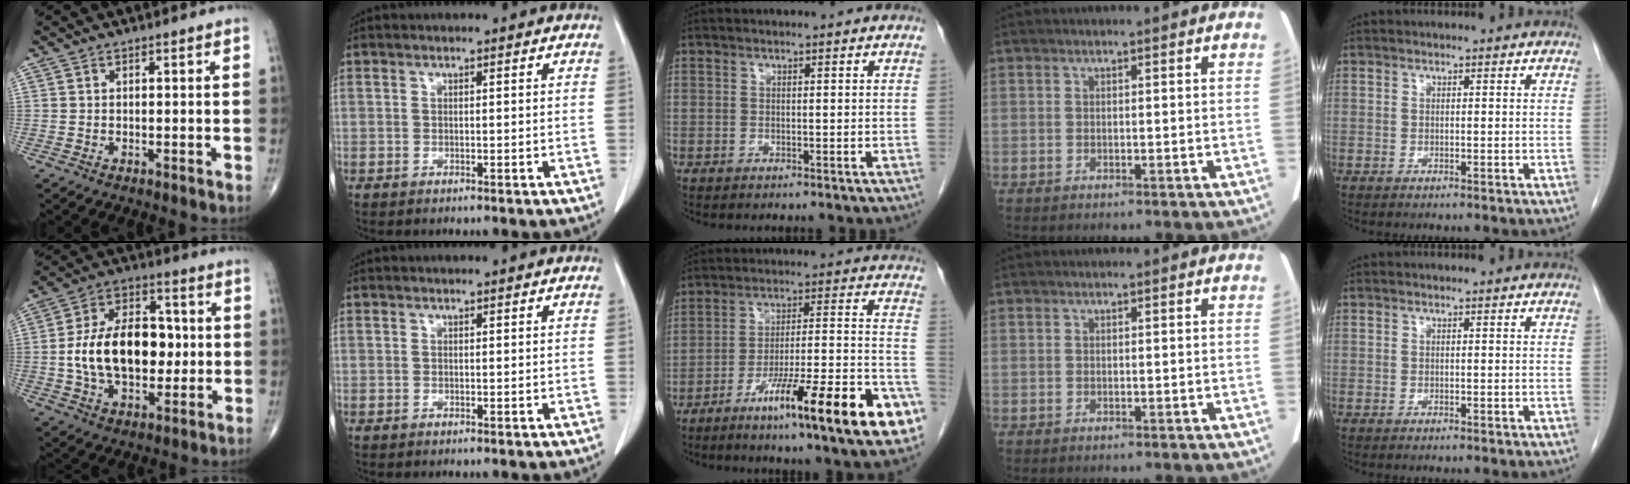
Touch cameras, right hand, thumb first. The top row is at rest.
{"thumb": {"total": 18.5, "force": [-0.4, 11.4, 14.5], "torque": [-0.224, 0.025, -0.005]}, "middle": {"total": 20.4, "force": [-11.1, 1.2, 17.1], "torque": [-0.208, -0.006, -0.171]}}